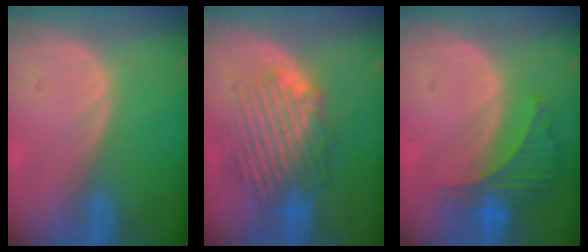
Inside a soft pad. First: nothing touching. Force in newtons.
{"total": 8.9, "press": 8.5, "slide": 2.7}
{"total": 6.3, "press": 5.9, "slide": 2.2}